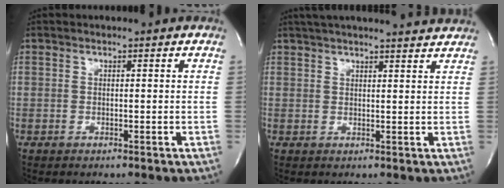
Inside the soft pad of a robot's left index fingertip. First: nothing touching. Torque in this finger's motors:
{"motor_torque": [0.39, -0.52, 0.34, 0.06]}